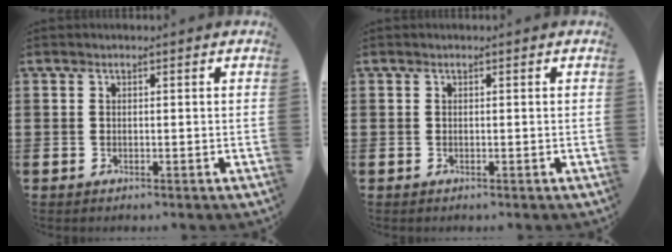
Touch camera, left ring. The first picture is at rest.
{"total": 0.0}